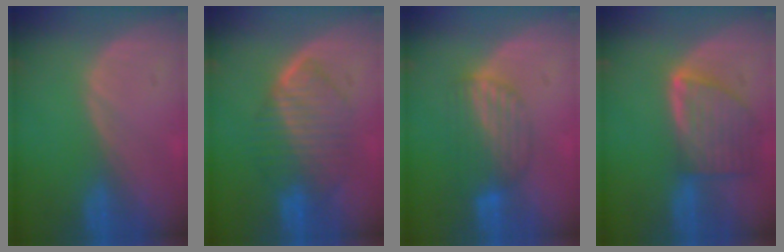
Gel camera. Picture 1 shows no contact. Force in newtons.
{"total": 7.5, "press": 7.5, "slide": 0.4}
{"total": 6.6, "press": 6.3, "slide": 2.0}
{"total": 8.1, "press": 7.2, "slide": 3.6}